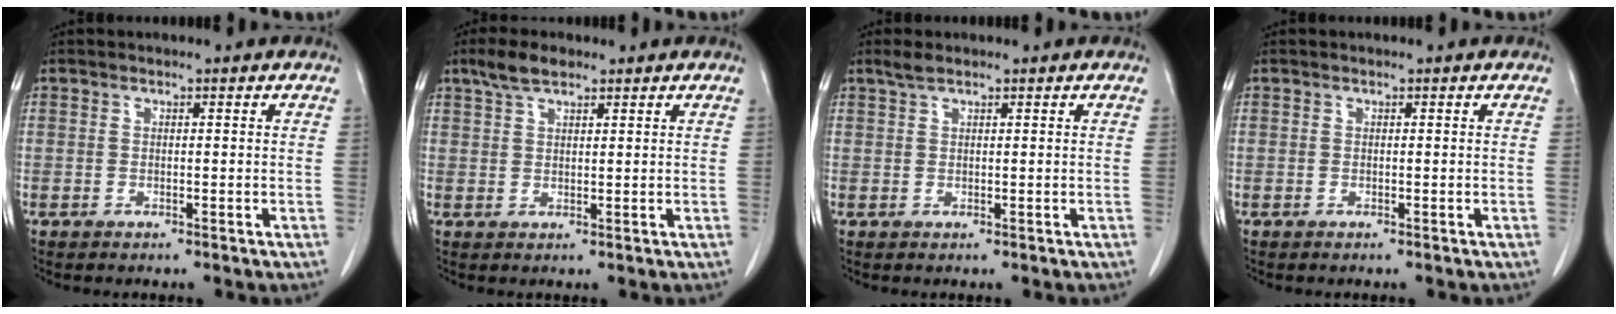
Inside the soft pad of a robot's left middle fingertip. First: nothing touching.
{"total": 3.9, "force": [2.8, 1.3, 2.3], "torque": [-0.055, 0.009, 0.057]}
{"total": 1.6, "force": [1.3, 0.2, 0.9], "torque": [-0.024, 0.007, 0.029]}
{"total": 0.0}